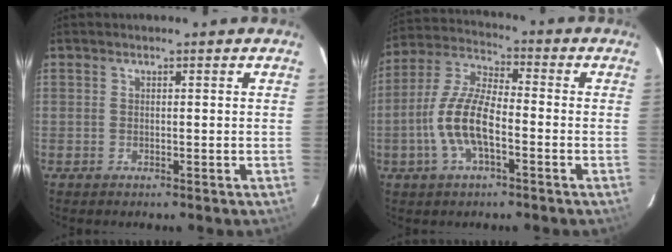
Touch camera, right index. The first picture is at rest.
{"total": 11.5, "force": [-3.6, 4.1, 10.1], "torque": [-0.216, 0.003, -0.072]}